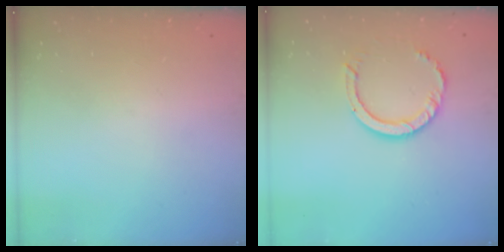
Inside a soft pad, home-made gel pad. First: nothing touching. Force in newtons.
{"total": 8.3, "press": 8.2, "slide": 0.6}